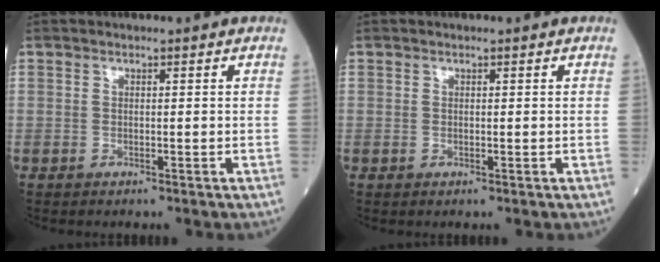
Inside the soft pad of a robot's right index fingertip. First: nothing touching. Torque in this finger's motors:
{"motor_torque": [-0.12, -0.12, -0.06, 0.01]}